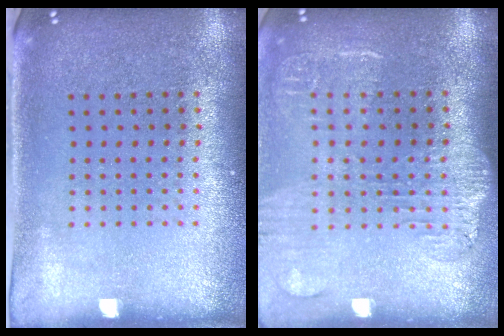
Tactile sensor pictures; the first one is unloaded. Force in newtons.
{"total": 1.8, "press": 1.5, "slide": 0.9}